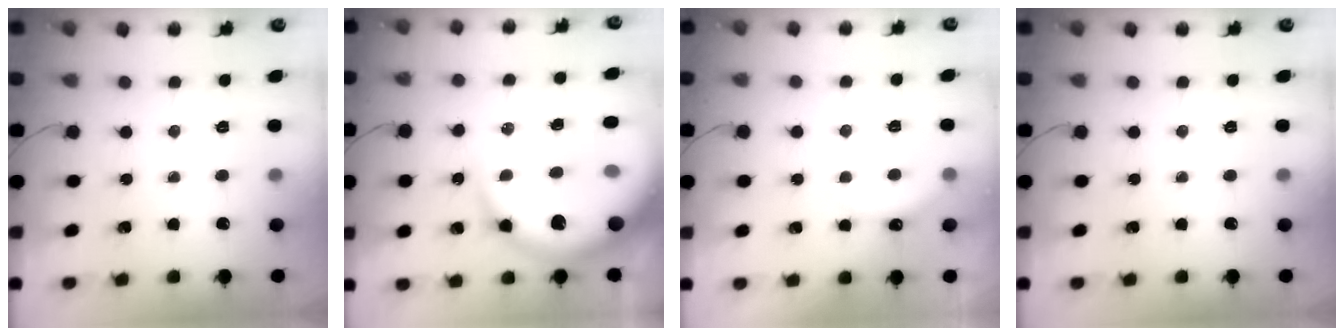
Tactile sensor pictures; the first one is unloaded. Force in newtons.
{"total": 20.1, "press": 19.5, "slide": 4.7}
{"total": 7.2, "press": 7.2, "slide": 1.0}
{"total": 0.0}